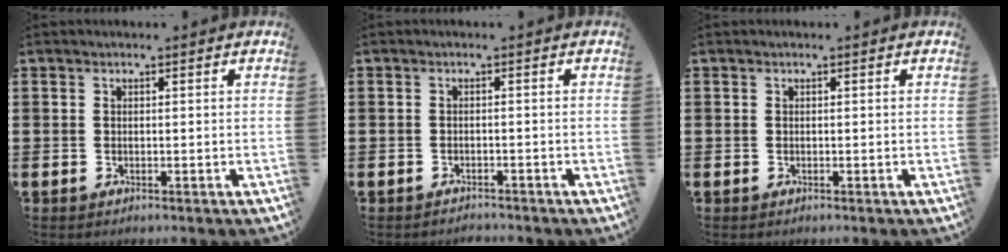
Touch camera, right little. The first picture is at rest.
{"total": 1.0, "force": [-1.0, 0.0, -0.1], "torque": [-0.001, 0.002, -0.021]}
{"total": 0.0}